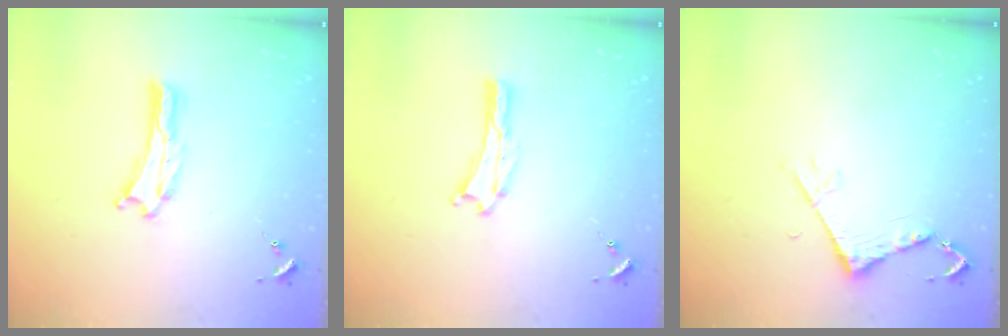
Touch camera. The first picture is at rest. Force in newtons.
{"total": 0.0}
{"total": 4.4, "press": 4.4, "slide": 0.5}